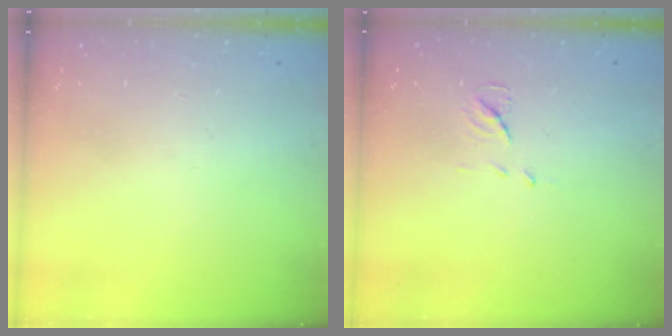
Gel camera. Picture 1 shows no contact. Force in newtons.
{"total": 7.0, "press": 7.0, "slide": 0.3}